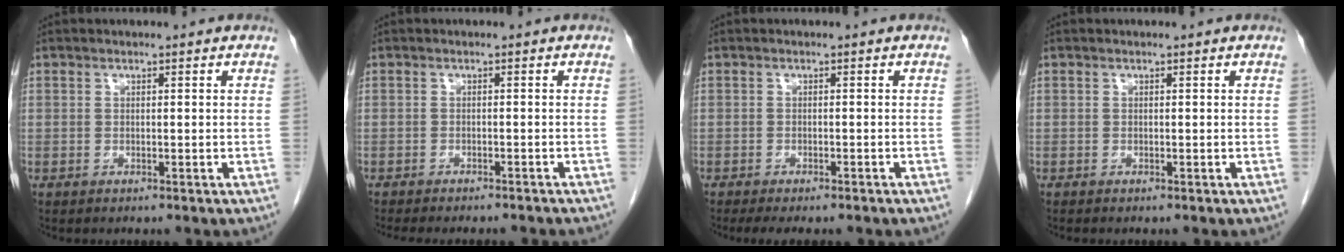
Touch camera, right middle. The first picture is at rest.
{"total": 10.8, "force": [-9.8, 1.6, 4.3], "torque": [-0.045, -0.012, -0.113]}
{"total": 6.3, "force": [-5.2, 1.2, 3.4], "torque": [-0.035, -0.007, -0.066]}
{"total": 0.0}